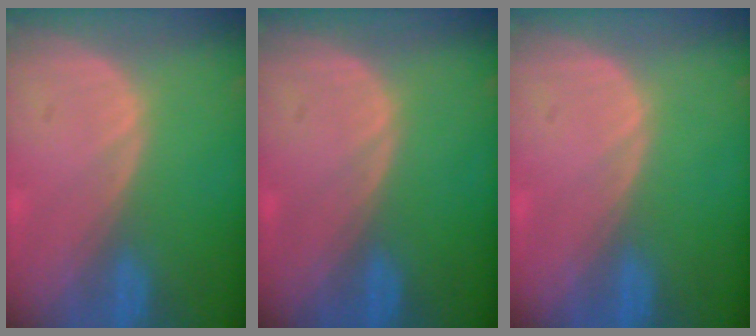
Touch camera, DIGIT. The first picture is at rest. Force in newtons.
{"total": 0.0}
{"total": 0.0}